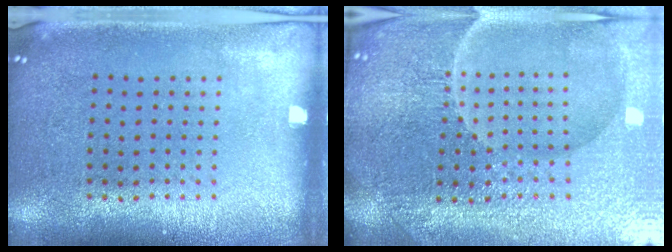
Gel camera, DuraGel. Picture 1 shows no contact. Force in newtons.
{"total": 5.3, "press": 5.0, "slide": 1.5}